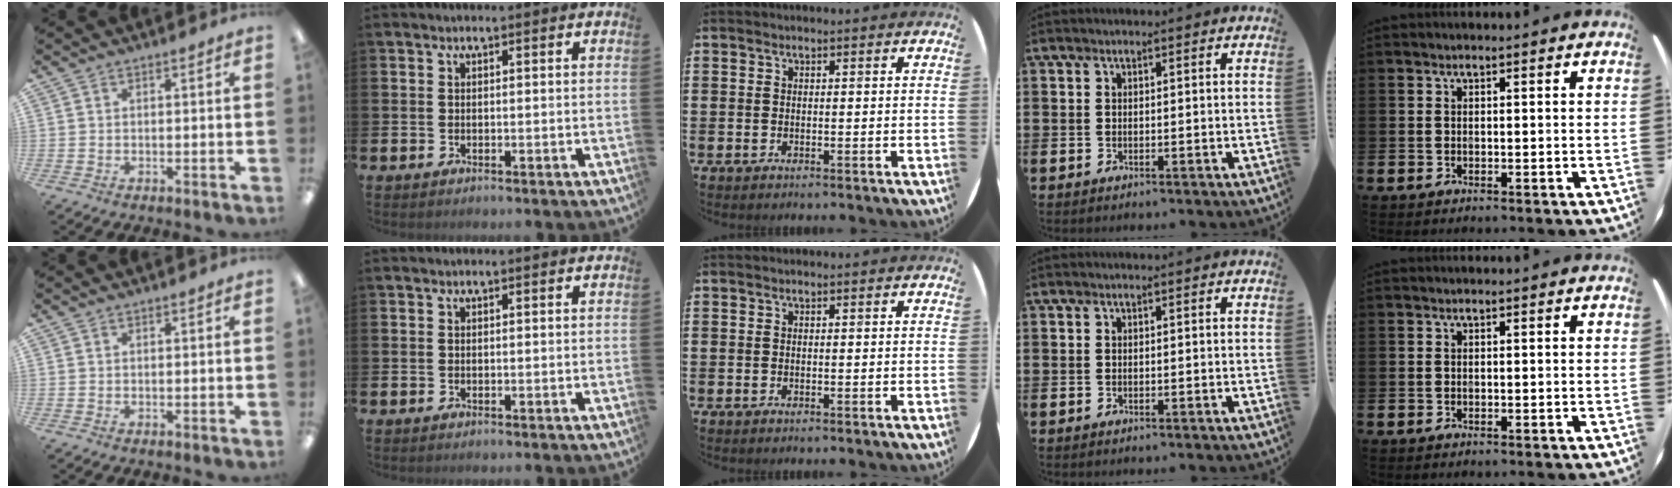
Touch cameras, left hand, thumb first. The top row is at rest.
{}